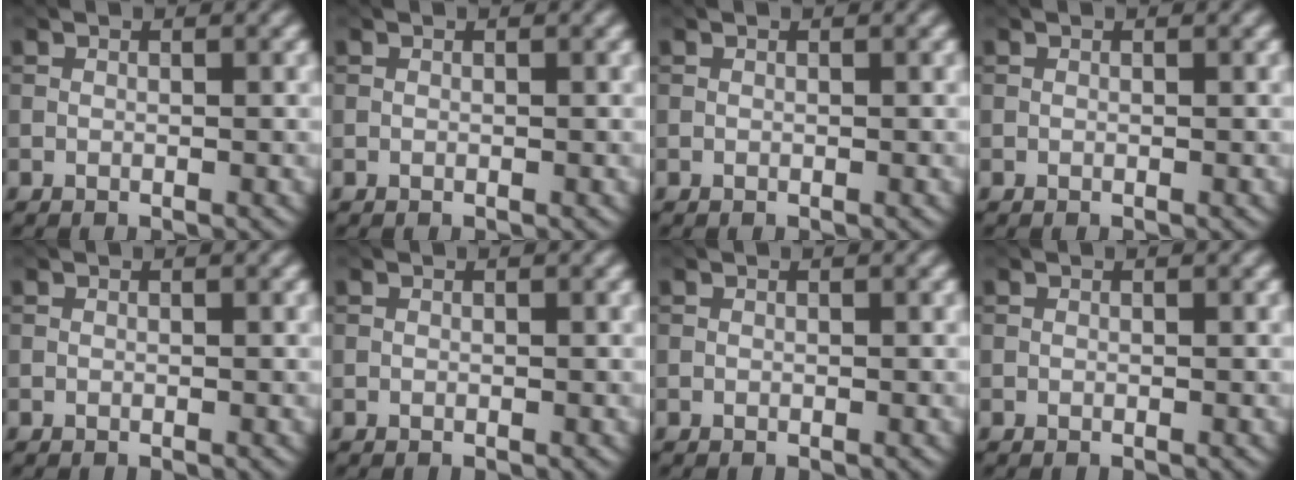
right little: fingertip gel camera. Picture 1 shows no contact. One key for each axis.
{"total": 0.0}
{"total": 0.0}
{"total": 0.0}
{"total": 0.0}
{"total": 0.0}
{"total": 0.0}
{"total": 0.0}